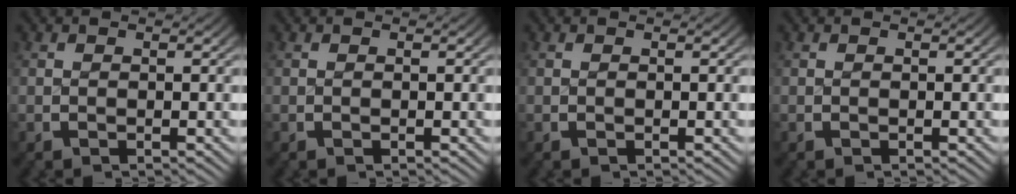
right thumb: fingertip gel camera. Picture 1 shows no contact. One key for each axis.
{"total": 0.0}
{"total": 0.0}
{"total": 0.0}